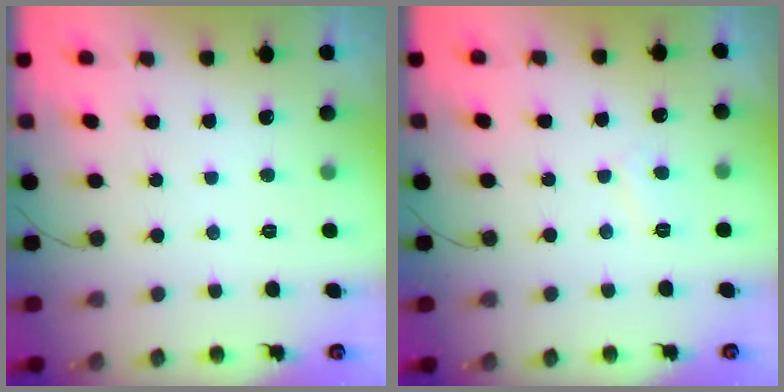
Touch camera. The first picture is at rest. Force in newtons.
{"total": 3.9, "press": 3.9, "slide": 0.5}